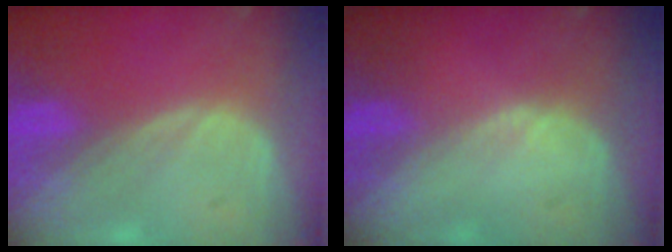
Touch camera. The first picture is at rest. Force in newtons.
{"total": 0.7, "press": 0.4, "slide": 0.5}